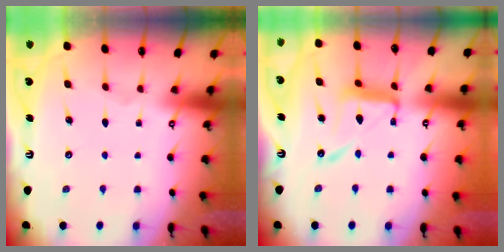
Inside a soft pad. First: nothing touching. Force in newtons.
{"total": 13.9, "press": 13.8, "slide": 1.1}